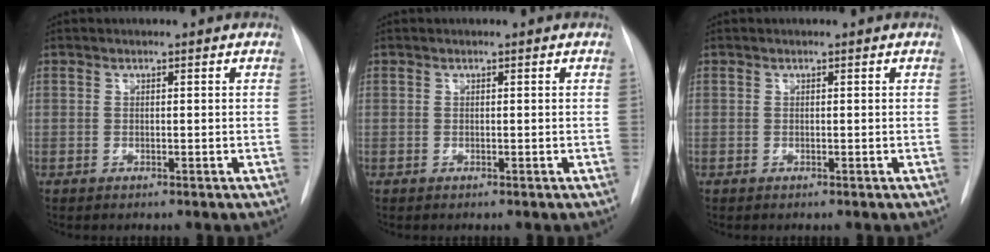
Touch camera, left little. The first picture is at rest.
{"total": 0.0}
{"total": 0.0}